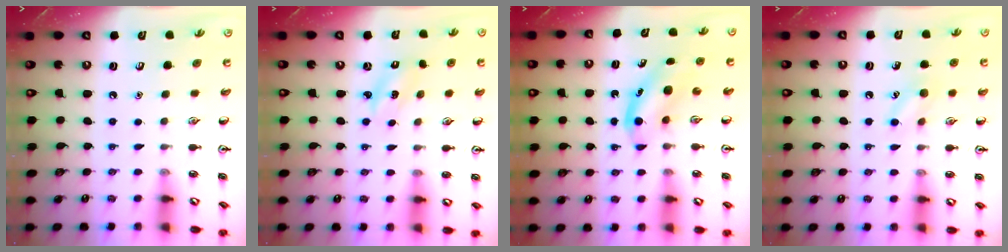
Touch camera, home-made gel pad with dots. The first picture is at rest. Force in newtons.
{"total": 2.3, "press": 2.2, "slide": 0.4}
{"total": 4.3, "press": 4.1, "slide": 1.2}
{"total": 7.9, "press": 7.6, "slide": 1.8}